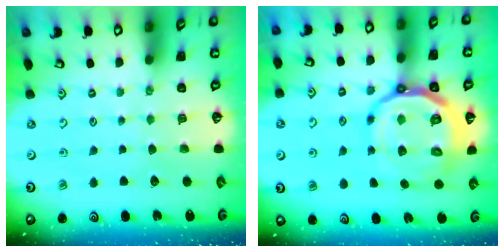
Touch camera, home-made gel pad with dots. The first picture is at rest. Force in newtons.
{"total": 18.0, "press": 17.7, "slide": 3.1}